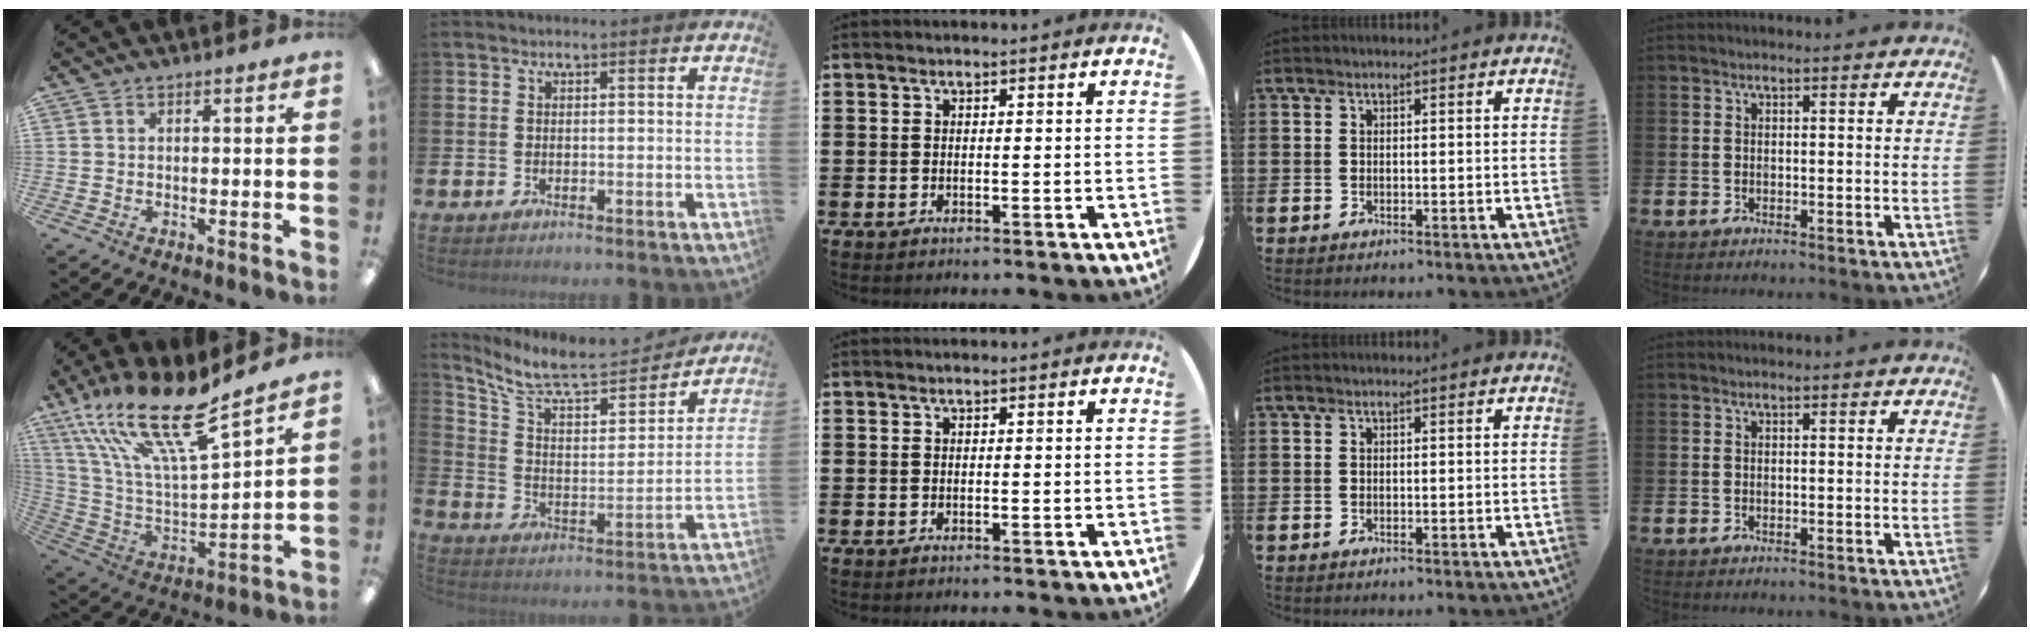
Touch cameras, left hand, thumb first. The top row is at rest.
{"thumb": {"total": 21.2, "force": [15.2, 4.7, 13.9], "torque": [-0.287, -0.102, 0.259]}, "index": {"total": 9.1, "force": [7.8, 2.6, 3.9], "torque": [-0.109, -0.059, 0.132]}}